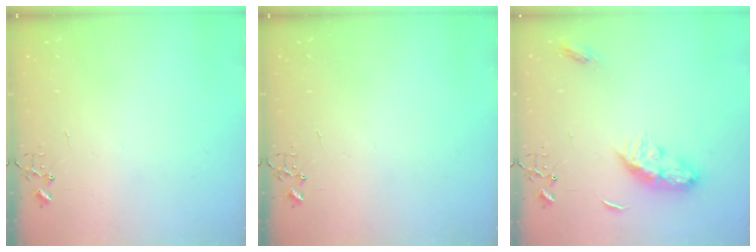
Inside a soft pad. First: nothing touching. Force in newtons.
{"total": 0.0}
{"total": 9.3, "press": 9.3, "slide": 0.3}